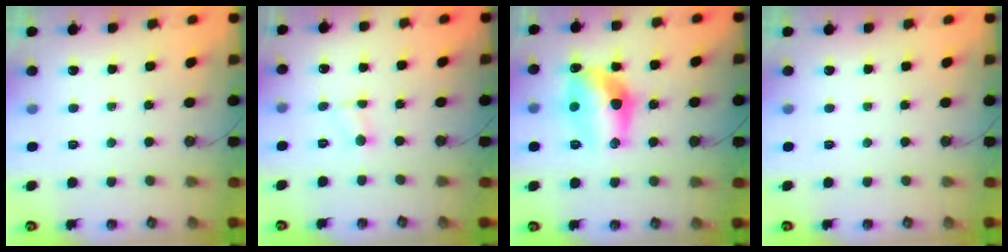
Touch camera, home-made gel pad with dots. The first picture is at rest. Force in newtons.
{"total": 2.3, "press": 2.2, "slide": 0.5}
{"total": 17.1, "press": 16.4, "slide": 4.8}
{"total": 0.0}